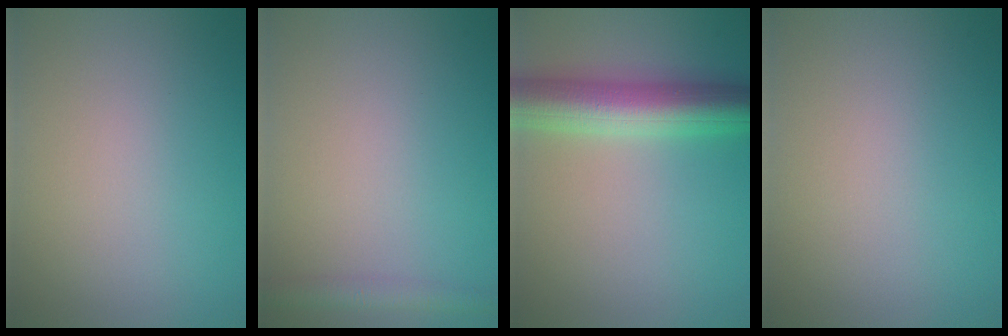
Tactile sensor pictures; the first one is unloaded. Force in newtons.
{"total": 2.1, "press": 2.1, "slide": 0.1}
{"total": 7.2, "press": 7.2, "slide": 0.1}
{"total": 0.0}